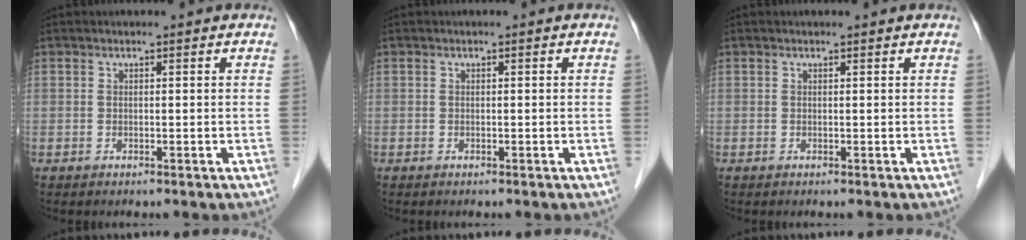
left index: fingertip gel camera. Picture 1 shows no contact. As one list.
[{"total": 0.0}, {"total": 0.6, "force": [0.5, 0.1, 0.0], "torque": [-0.007, 0.001, 0.006]}]